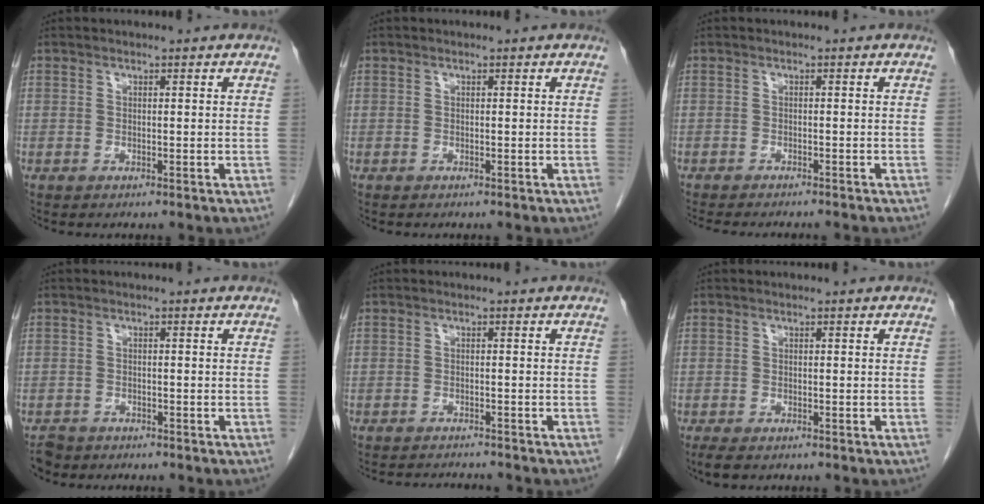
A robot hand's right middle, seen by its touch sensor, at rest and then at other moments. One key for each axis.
{"total": 0.0}
{"total": 10.0, "fx": -8.9, "fy": 1.4, "fz": 4.3, "tx": -0.049, "ty": -0.014, "tz": -0.112}
{"total": 3.0, "fx": -2.5, "fy": 1.5, "fz": 0.2, "tx": -0.010, "ty": -0.001, "tz": -0.043}
{"total": 4.3, "fx": -4.2, "fy": 0.0, "fz": 0.5, "tx": -0.002, "ty": -0.010, "tz": -0.064}
{"total": 2.5, "fx": -1.9, "fy": 0.9, "fz": 1.4, "tx": -0.030, "ty": -0.007, "tz": -0.026}